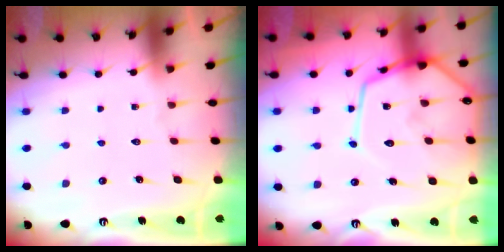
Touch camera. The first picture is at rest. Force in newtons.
{"total": 17.6, "press": 17.5, "slide": 1.6}